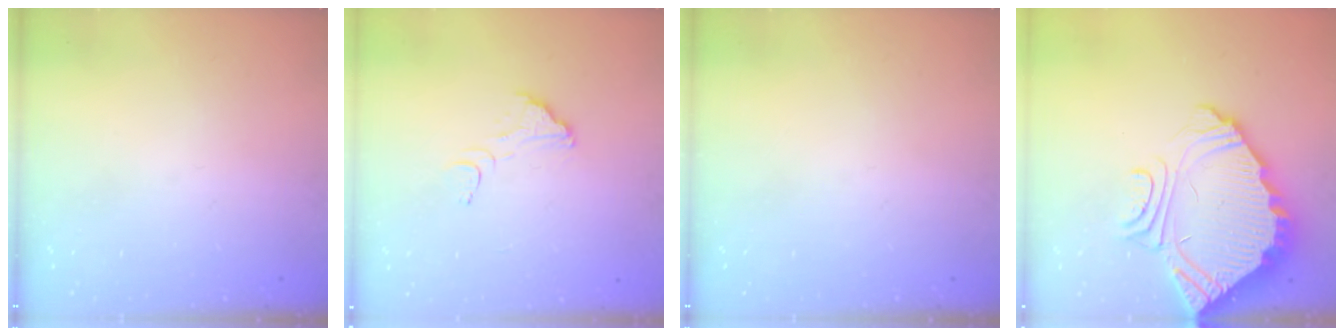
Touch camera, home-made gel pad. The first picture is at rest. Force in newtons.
{"total": 2.6, "press": 2.6, "slide": 0.2}
{"total": 0.0}
{"total": 9.7, "press": 9.7, "slide": 0.7}